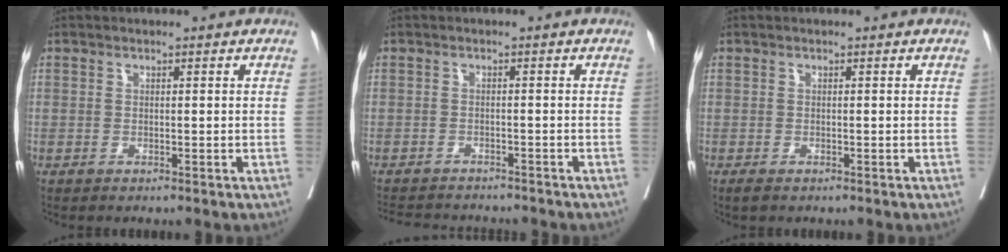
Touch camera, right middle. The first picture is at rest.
{"total": 9.3, "force": [-8.7, 1.9, 2.6], "torque": [-0.045, -0.004, -0.116]}
{"total": 1.1, "force": [-0.8, 0.4, 0.6], "torque": [-0.014, -0.003, -0.011]}